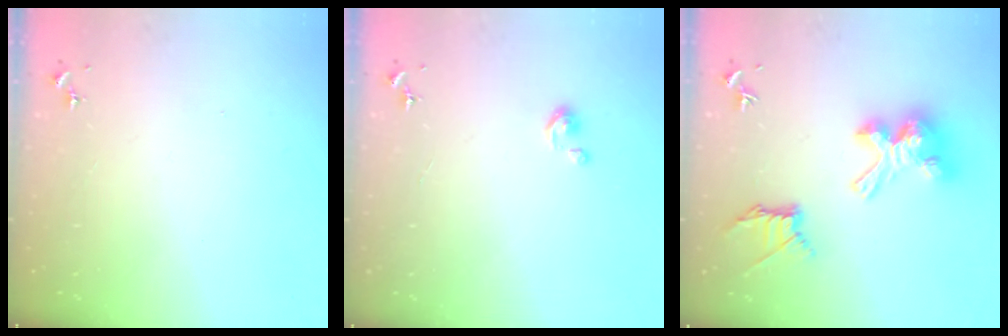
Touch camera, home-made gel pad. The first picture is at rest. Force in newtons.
{"total": 3.3, "press": 3.3, "slide": 0.3}
{"total": 17.8, "press": 17.8, "slide": 1.1}